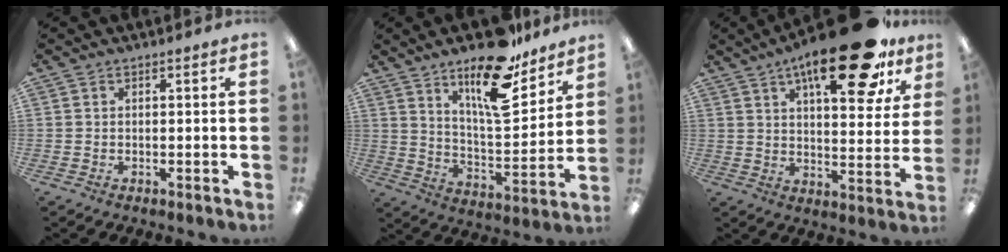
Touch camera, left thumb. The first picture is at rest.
{"total": 18.4, "force": [12.9, 6.0, 11.8], "torque": [-0.188, -0.084, 0.213]}
{"total": 22.5, "force": [13.9, 7.9, 15.7], "torque": [-0.223, -0.070, 0.218]}